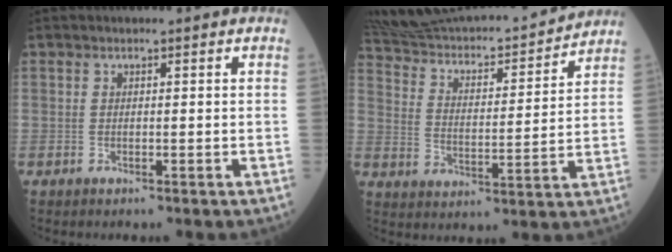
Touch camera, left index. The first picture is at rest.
{"total": 22.8, "force": [21.3, 3.6, 7.3], "torque": [-0.136, -0.010, 0.319]}